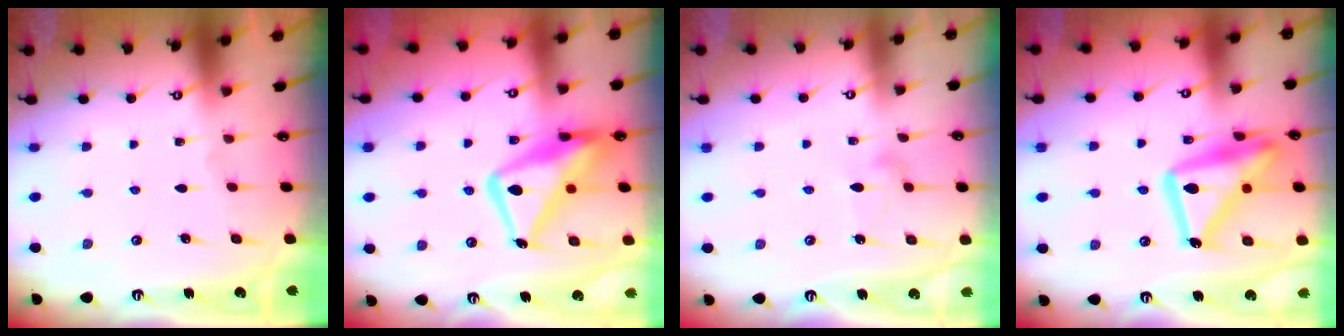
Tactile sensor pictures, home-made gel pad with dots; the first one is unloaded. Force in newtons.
{"total": 16.1, "press": 16.1, "slide": 1.6}
{"total": 7.4, "press": 7.4, "slide": 0.4}
{"total": 18.5, "press": 18.4, "slide": 1.6}